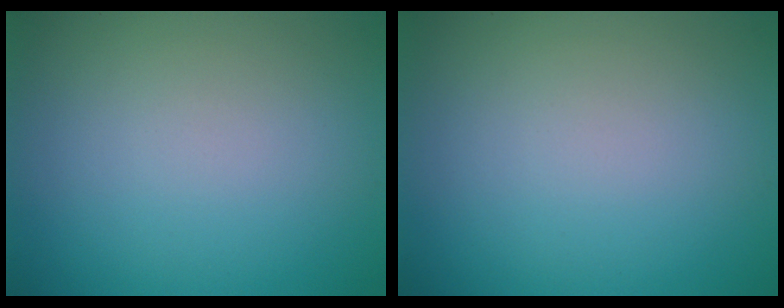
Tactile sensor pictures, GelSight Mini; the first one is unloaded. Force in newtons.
{"total": 0.0}